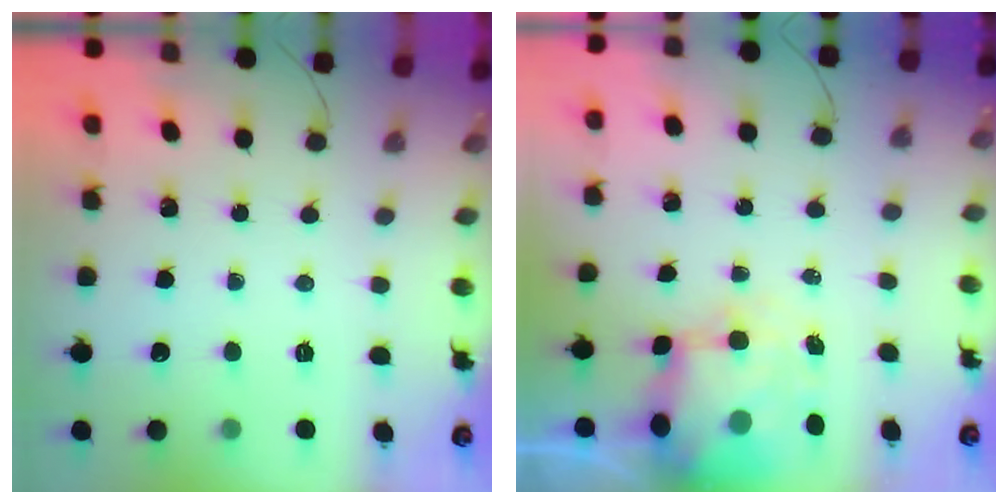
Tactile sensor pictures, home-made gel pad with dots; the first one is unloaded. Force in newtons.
{"total": 7.9, "press": 7.8, "slide": 1.4}